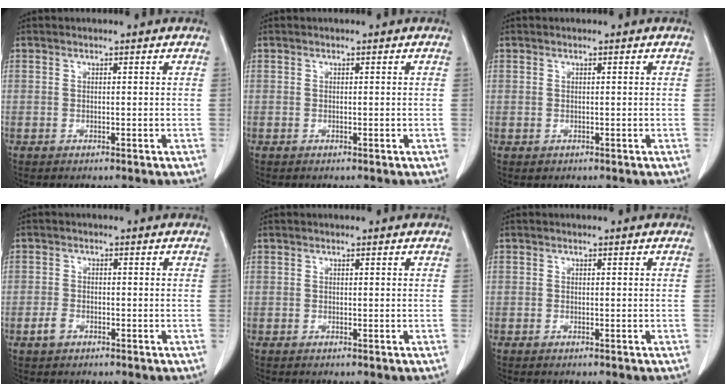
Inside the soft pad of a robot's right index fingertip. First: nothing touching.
{"total": 0.0}
{"total": 0.7, "force": [-0.1, 0.7, 0.1], "torque": [-0.002, 0.003, 0.003]}
{"total": 2.5, "force": [-1.4, 1.7, 1.3], "torque": [-0.028, 0.004, -0.021]}
{"total": 0.0}
{"total": 0.9, "force": [-0.5, 0.5, 0.6], "torque": [-0.013, 0.000, -0.004]}